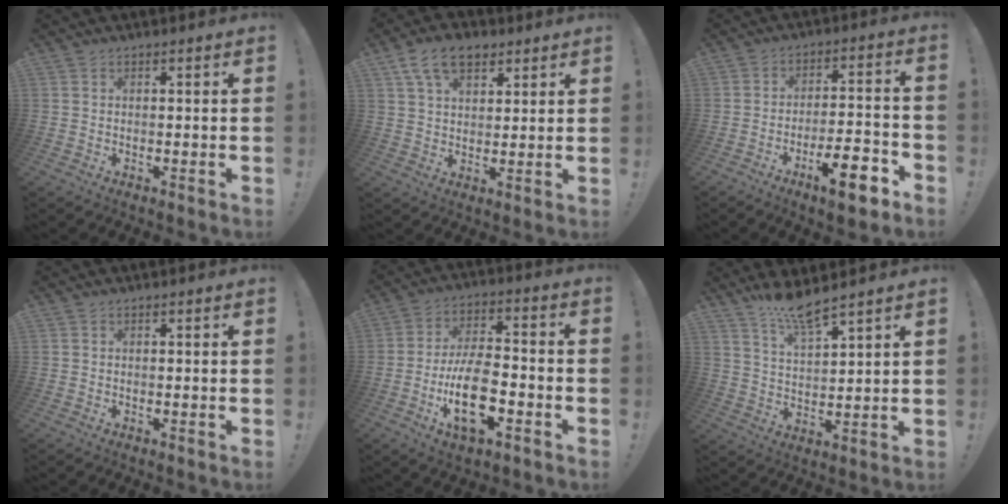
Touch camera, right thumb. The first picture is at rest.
{"total": 10.6, "force": [5.9, 6.3, 6.1], "torque": [-0.103, -0.012, 0.112]}
{"total": 12.9, "force": [-7.7, 3.4, 9.8], "torque": [-0.138, 0.043, -0.125]}
{"total": 0.0}
{"total": 15.8, "force": [-5.6, 7.3, 12.9], "torque": [-0.230, 0.020, -0.097]}
{"total": 8.8, "force": [7.5, 1.1, 4.5], "torque": [-0.082, -0.044, 0.132]}